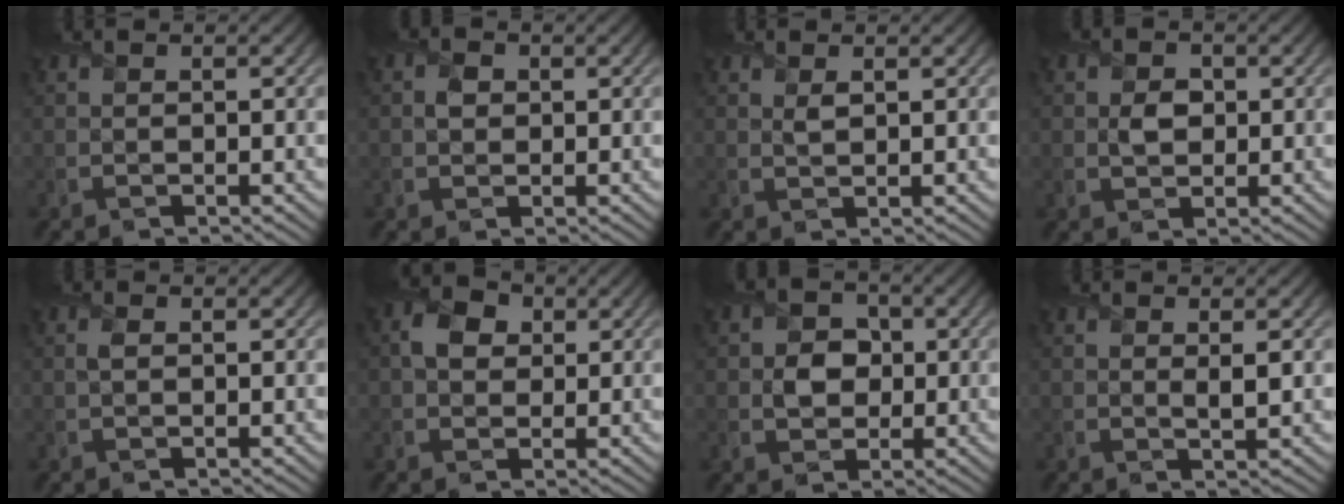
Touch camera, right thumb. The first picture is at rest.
{"total": 1.6, "force": [0.2, 1.4, 0.7], "torque": [-0.016, -0.001, -0.002]}
{"total": 1.0, "force": [0.7, 0.4, 0.6], "torque": [-0.018, -0.005, 0.015]}
{"total": 2.3, "force": [0.2, 1.9, 1.3], "torque": [-0.028, -0.004, -0.001]}
{"total": 0.6, "force": [0.1, 0.3, 0.5], "torque": [-0.014, 0.000, -0.001]}
{"total": 3.6, "force": [0.7, 3.0, 1.9], "torque": [-0.042, 0.010, 0.005]}
{"total": 3.7, "force": [-0.2, 3.2, 1.7], "torque": [-0.032, -0.001, -0.016]}
{"total": 1.0, "force": [0.3, 0.1, 1.0], "torque": [-0.016, -0.006, 0.003]}